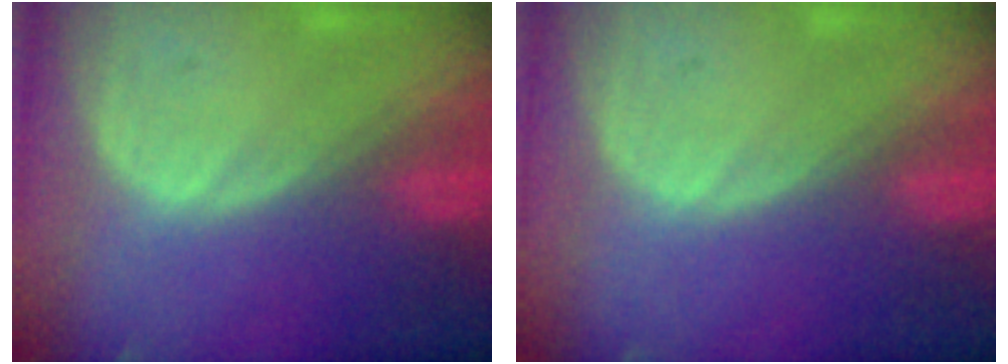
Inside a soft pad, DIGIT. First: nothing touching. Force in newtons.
{"total": 0.0}